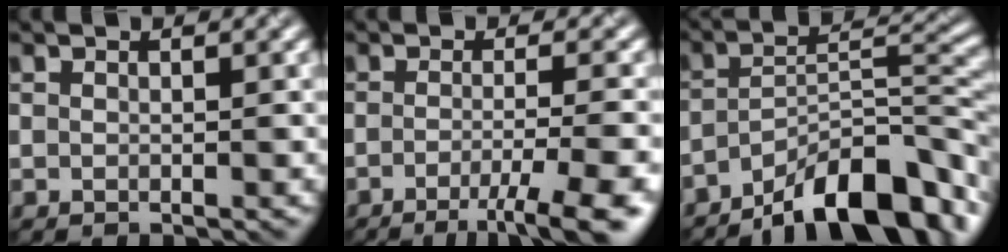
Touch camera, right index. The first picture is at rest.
{"total": 6.5, "force": [-3.3, 1.2, 5.5], "torque": [-0.072, -0.005, -0.054]}
{"total": 10.9, "force": [-7.3, 3.2, 7.4], "torque": [-0.106, 0.014, -0.132]}